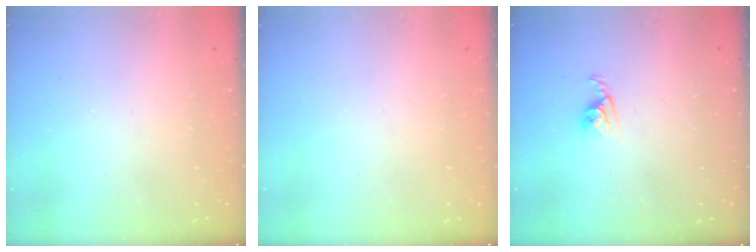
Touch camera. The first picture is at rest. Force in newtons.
{"total": 0.0}
{"total": 4.5, "press": 4.5, "slide": 0.4}